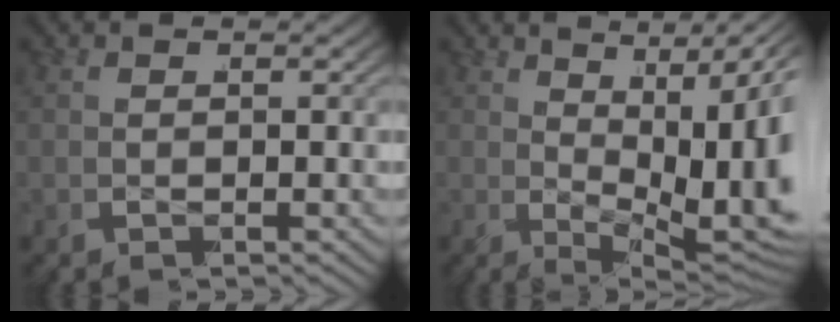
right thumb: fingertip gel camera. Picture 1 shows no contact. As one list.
[{"total": 11.2, "force": [-1.7, 6.2, 9.1], "torque": [-0.168, -0.032, -0.007]}]